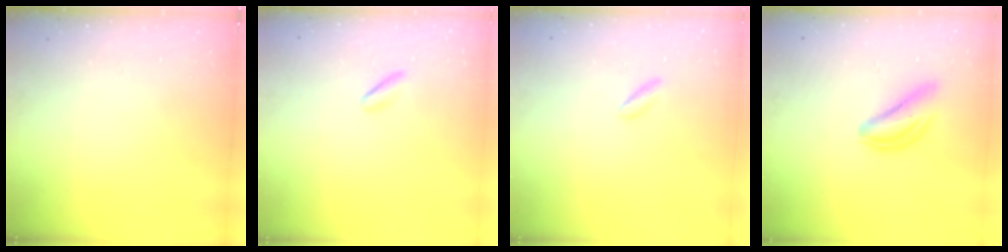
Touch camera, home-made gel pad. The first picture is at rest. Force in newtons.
{"total": 1.2, "press": 0.9, "slide": 0.7}
{"total": 0.8, "press": 0.6, "slide": 0.6}
{"total": 5.6, "press": 5.6, "slide": 0.5}